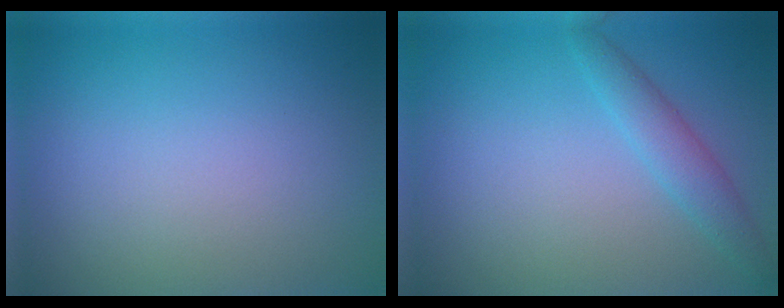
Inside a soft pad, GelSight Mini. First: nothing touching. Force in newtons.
{"total": 2.3, "press": 2.3, "slide": 0.1}